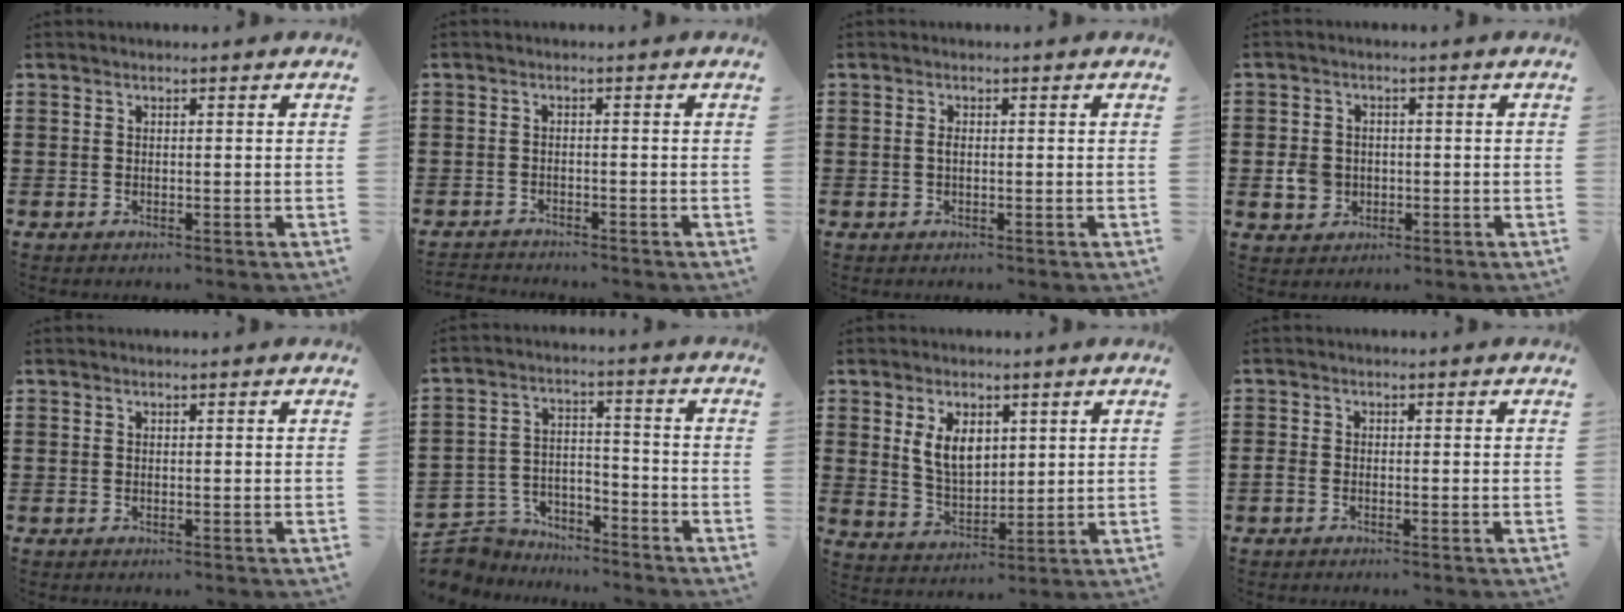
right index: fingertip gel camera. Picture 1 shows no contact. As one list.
[{"total": 1.5, "force": [-1.5, 0.0, -0.1], "torque": [-0.004, -0.001, -0.032]}, {"total": 0.9, "force": [-0.2, 0.3, 0.9], "torque": [-0.025, -0.004, -0.005]}, {"total": 3.9, "force": [-0.7, 3.4, 1.9], "torque": [-0.049, 0.005, -0.016]}, {"total": 0.0}, {"total": 5.6, "force": [-5.4, 1.7, 0.2], "torque": [-0.026, 0.006, -0.114]}, {"total": 6.4, "force": [2.2, 3.7, 4.7], "torque": [-0.096, 0.008, 0.038]}, {"total": 0.7, "force": [-0.7, 0.2, 0.2], "torque": [-0.006, -0.001, -0.014]}]